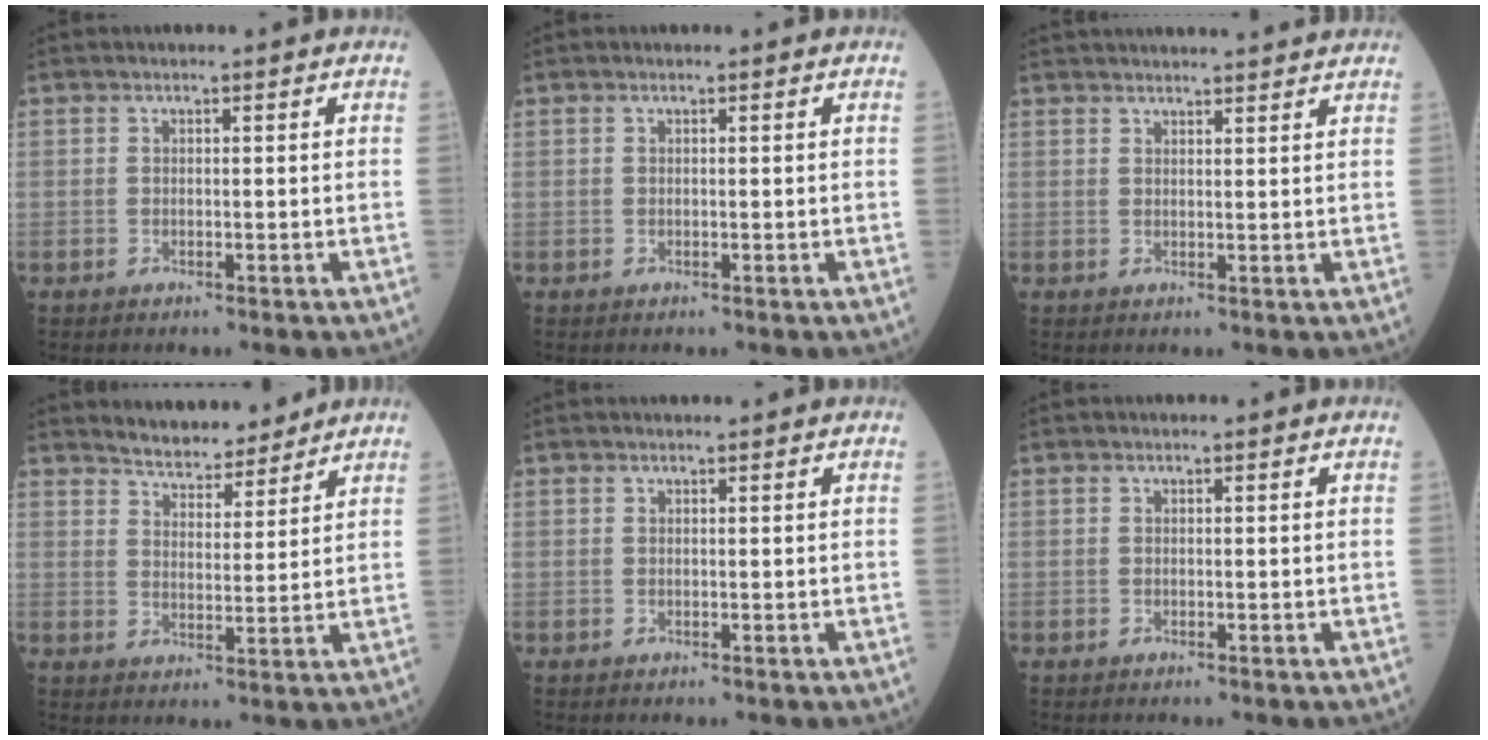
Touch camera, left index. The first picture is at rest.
{"total": 0.0}
{"total": 12.7, "force": [12.0, 0.8, 3.9], "torque": [-0.054, 0.033, 0.152]}
{"total": 7.5, "force": [7.1, 1.8, 2.0], "torque": [-0.033, 0.007, 0.115]}
{"total": 0.8, "force": [0.8, 0.0, 0.1], "torque": [-0.003, 0.012, 0.014]}
{"total": 0.0}